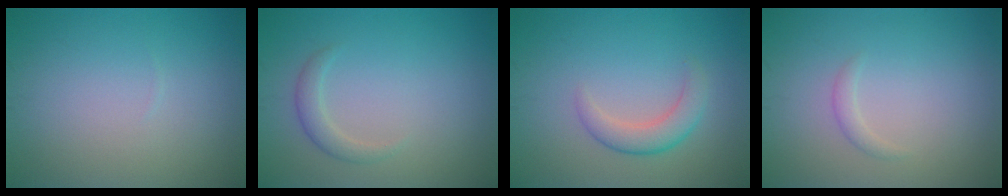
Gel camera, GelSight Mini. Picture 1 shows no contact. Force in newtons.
{"total": 1.6, "press": 1.6, "slide": 0.1}
{"total": 2.1, "press": 2.0, "slide": 0.2}
{"total": 0.9, "press": 0.9, "slide": 0.1}